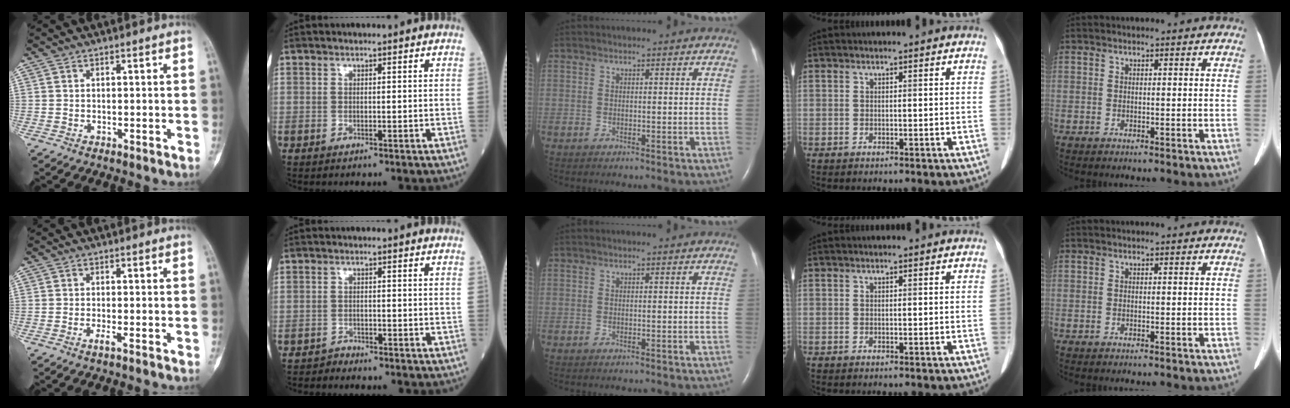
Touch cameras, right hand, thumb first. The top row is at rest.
{"thumb": {"total": 1.2, "force": [-0.7, 0.0, 0.9], "torque": [-0.024, -0.001, -0.015]}, "index": {"total": 1.1, "force": [-1.0, 0.1, -0.5], "torque": [0.012, -0.003, -0.020]}}